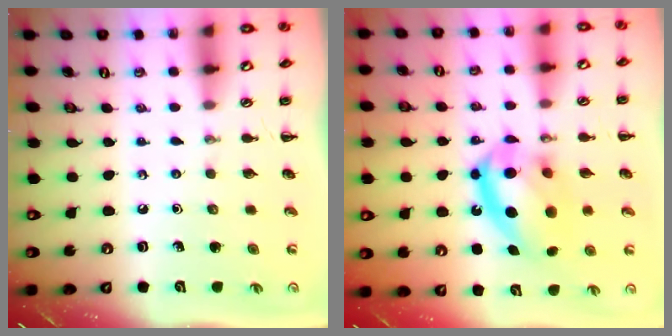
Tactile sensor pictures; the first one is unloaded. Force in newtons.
{"total": 16.8, "press": 16.3, "slide": 3.9}